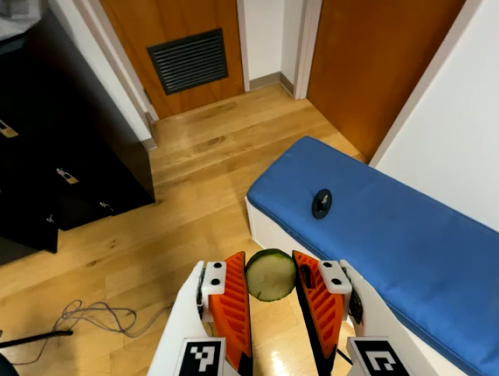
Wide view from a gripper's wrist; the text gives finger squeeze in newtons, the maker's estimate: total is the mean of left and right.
{"total": 9.4, "left": 9.6, "right": 9.2}